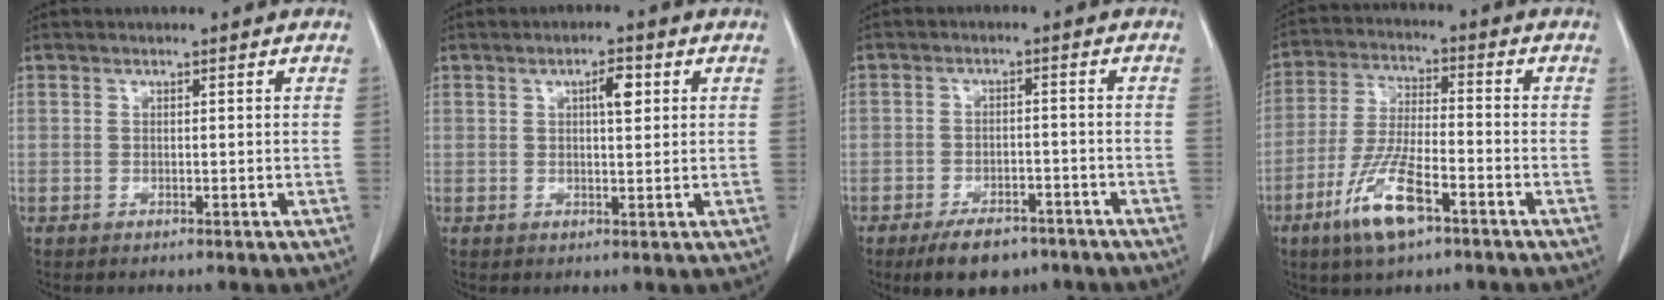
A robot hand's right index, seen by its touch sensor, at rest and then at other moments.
{"total": 3.3, "force": [1.2, 0.9, 2.9], "torque": [-0.048, 0.002, 0.017]}
{"total": 7.0, "force": [-5.2, 3.4, 3.3], "torque": [-0.052, 0.001, -0.080]}
{"total": 10.5, "force": [-5.8, 2.2, 8.5], "torque": [-0.175, -0.015, -0.109]}